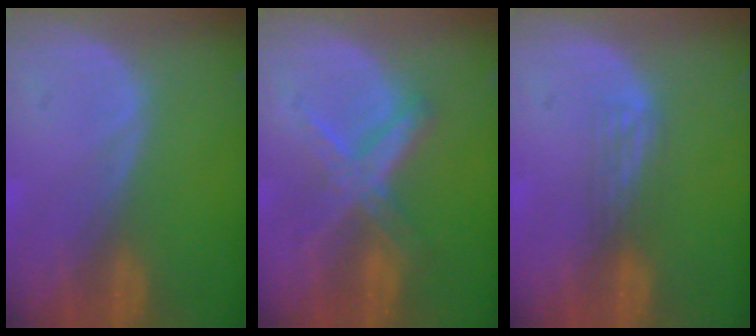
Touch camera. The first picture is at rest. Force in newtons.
{"total": 6.7, "press": 5.9, "slide": 3.2}
{"total": 2.2, "press": 1.8, "slide": 1.2}